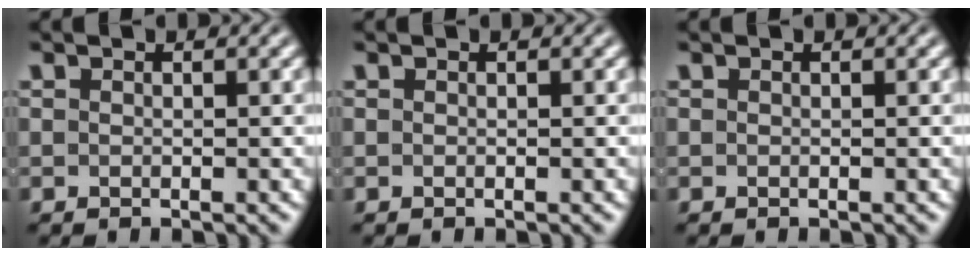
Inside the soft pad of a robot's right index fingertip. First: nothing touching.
{"total": 0.0}
{"total": 0.0}